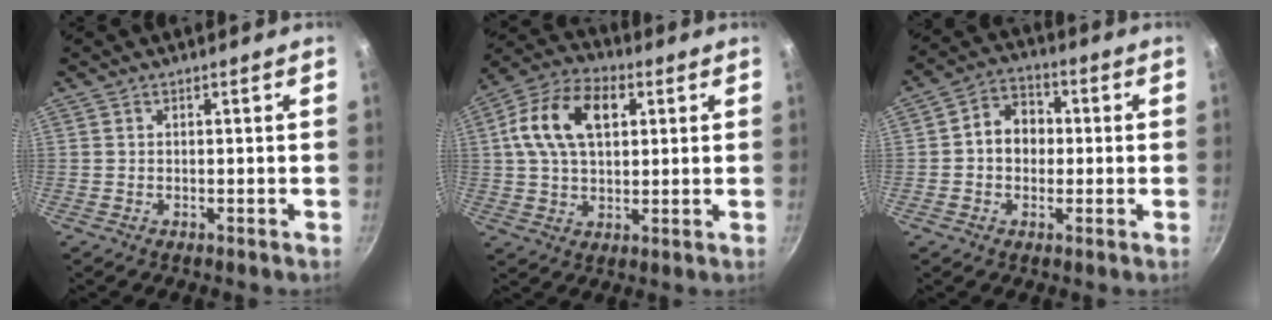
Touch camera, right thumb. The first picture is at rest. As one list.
[{"total": 14.5, "force": [3.8, 9.1, 10.6], "torque": [-0.175, 0.014, 0.052]}, {"total": 7.9, "force": [0.2, 6.4, 4.6], "torque": [-0.039, 0.018, -0.011]}]